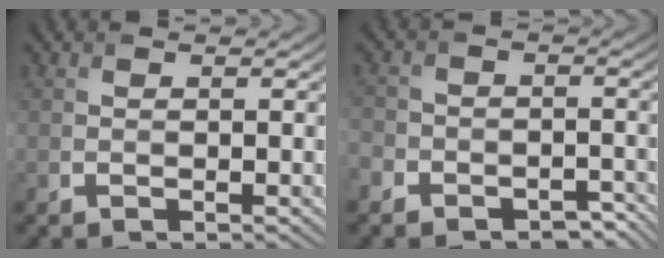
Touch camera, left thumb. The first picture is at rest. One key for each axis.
{"total": 5.5, "fx": -4.5, "fy": 3.2, "fz": 1.0, "tx": -0.011, "ty": -0.004, "tz": -0.069}